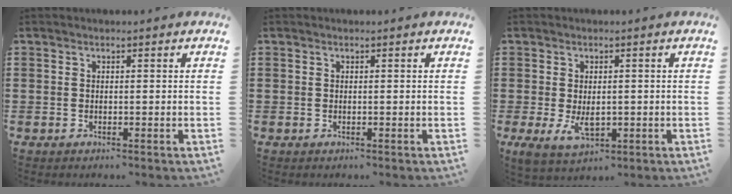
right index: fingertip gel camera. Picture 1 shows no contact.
{"total": 0.0}
{"total": 4.2, "force": [-0.5, 2.3, 3.5], "torque": [-0.053, -0.007, -0.012]}